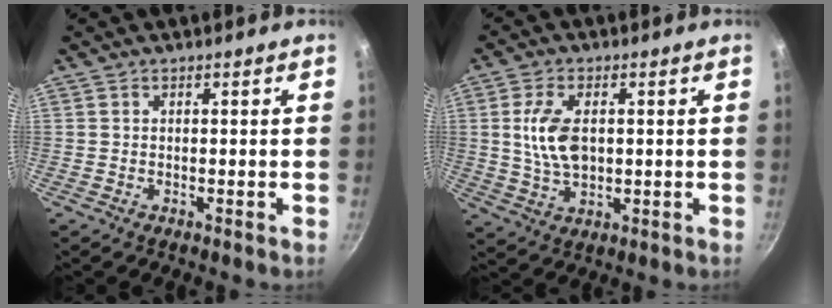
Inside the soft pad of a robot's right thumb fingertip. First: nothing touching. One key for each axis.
{"total": 9.0, "fx": 1.1, "fy": 5.2, "fz": 7.2, "tx": -0.131, "ty": -0.002, "tz": 0.021}